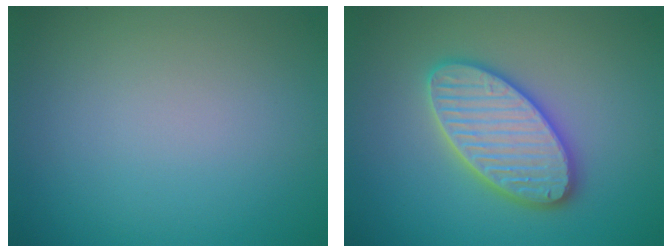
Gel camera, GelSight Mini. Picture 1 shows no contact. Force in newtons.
{"total": 5.8, "press": 5.8, "slide": 0.7}